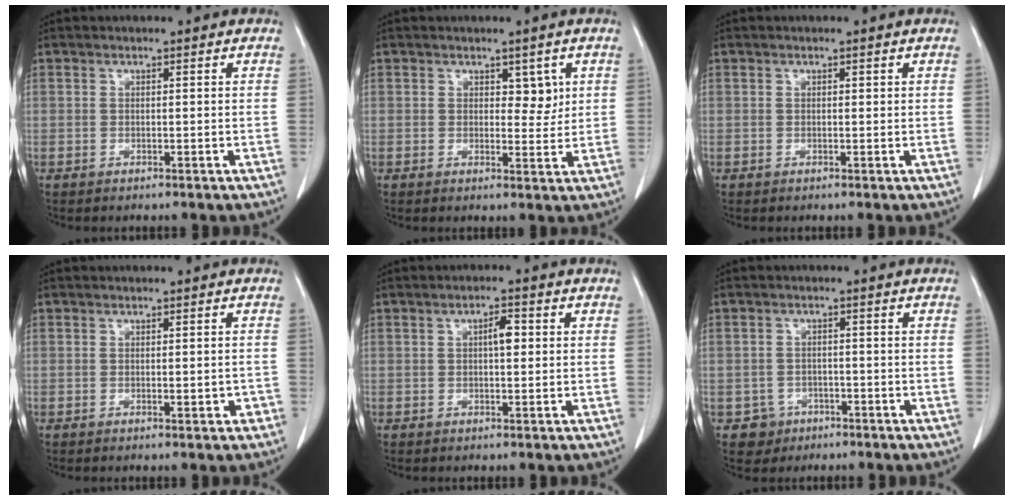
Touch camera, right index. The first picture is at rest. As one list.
[{"total": 2.9, "force": [1.2, 1.7, 2.0], "torque": [-0.018, -0.005, 0.016]}, {"total": 0.0}, {"total": 1.6, "force": [-0.4, 0.6, 1.4], "torque": [-0.017, -0.001, -0.002]}, {"total": 2.7, "force": [0.5, 0.9, 2.5], "torque": [-0.043, 0.004, 0.006]}, {"total": 3.6, "force": [-1.7, 3.2, -0.2], "torque": [0.010, 0.014, -0.026]}]